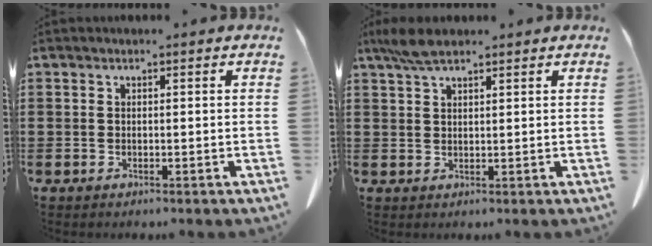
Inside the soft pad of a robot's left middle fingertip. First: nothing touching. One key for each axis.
{"total": 4.3, "fx": 2.9, "fy": 1.4, "fz": 2.9, "tx": -0.064, "ty": 0.005, "tz": 0.054}